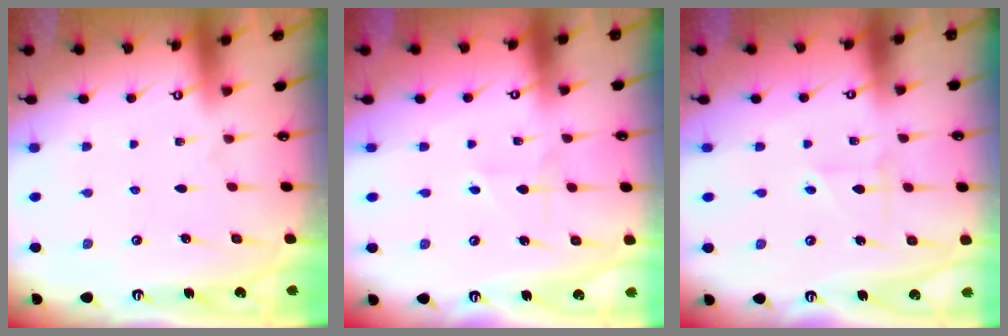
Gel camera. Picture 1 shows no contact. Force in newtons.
{"total": 2.4, "press": 2.4, "slide": 0.2}
{"total": 2.2, "press": 2.1, "slide": 0.6}